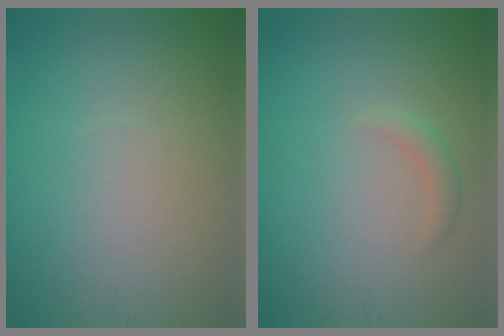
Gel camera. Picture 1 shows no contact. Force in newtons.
{"total": 1.2, "press": 1.2, "slide": 0.1}